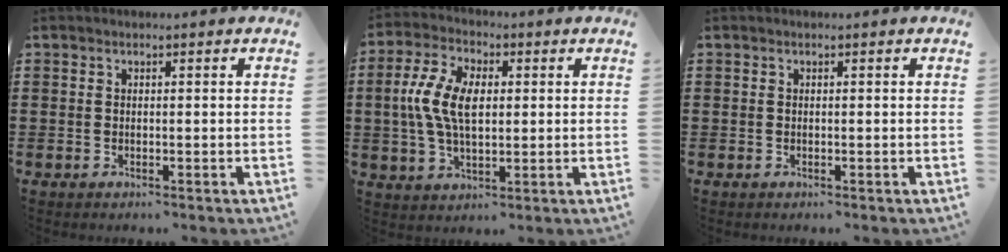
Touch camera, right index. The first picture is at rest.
{"total": 8.5, "force": [0.6, 4.7, 7.0], "torque": [-0.158, 0.010, 0.006]}
{"total": 0.0}